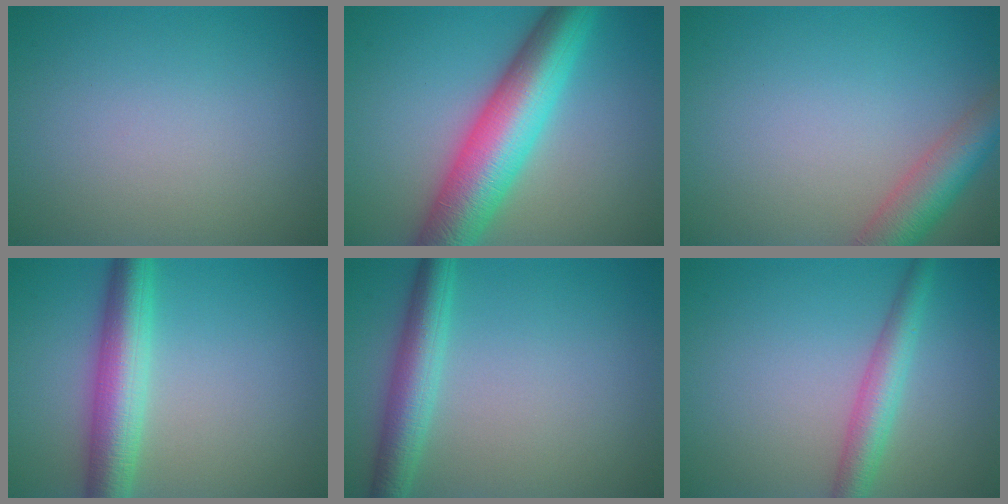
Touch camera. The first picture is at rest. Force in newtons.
{"total": 10.1, "press": 10.1, "slide": 0.1}
{"total": 5.0, "press": 5.0, "slide": 0.3}
{"total": 5.9, "press": 5.9, "slide": 0.1}
{"total": 4.2, "press": 4.2, "slide": 0.1}
{"total": 3.5, "press": 3.5, "slide": 0.0}